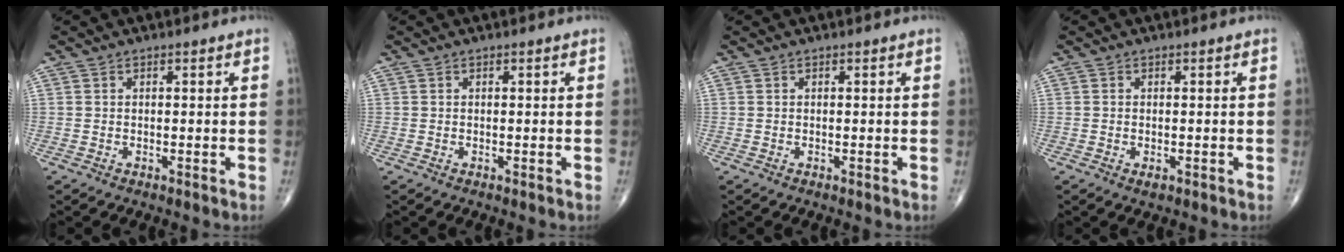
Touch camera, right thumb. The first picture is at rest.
{"total": 0.0}
{"total": 0.0}
{"total": 1.0, "force": [-0.4, 0.5, 0.8], "torque": [-0.012, -0.002, -0.005]}